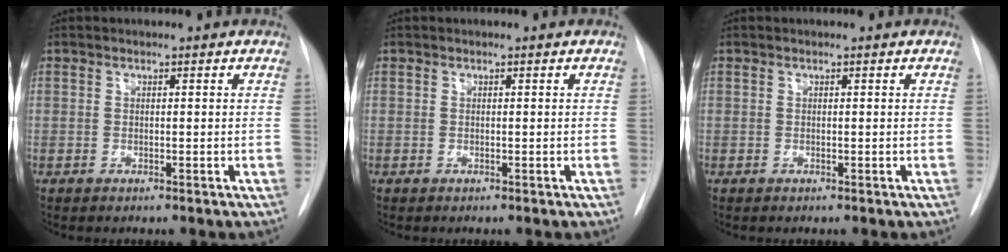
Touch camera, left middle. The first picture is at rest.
{"total": 0.0}
{"total": 0.0}